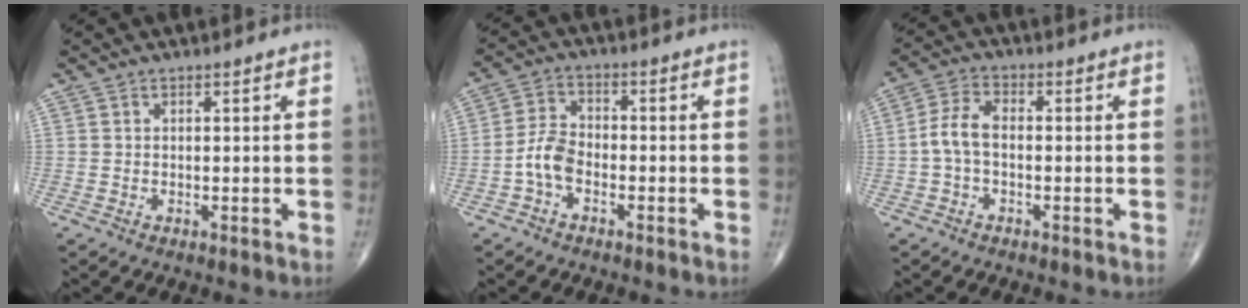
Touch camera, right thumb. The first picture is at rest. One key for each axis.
{"total": 5.4, "fx": -2.2, "fy": 3.2, "fz": 3.8, "tx": -0.071, "ty": 0.023, "tz": -0.051}
{"total": 5.3, "fx": -0.9, "fy": 2.9, "fz": 4.4, "tx": -0.092, "ty": 0.020, "tz": -0.025}